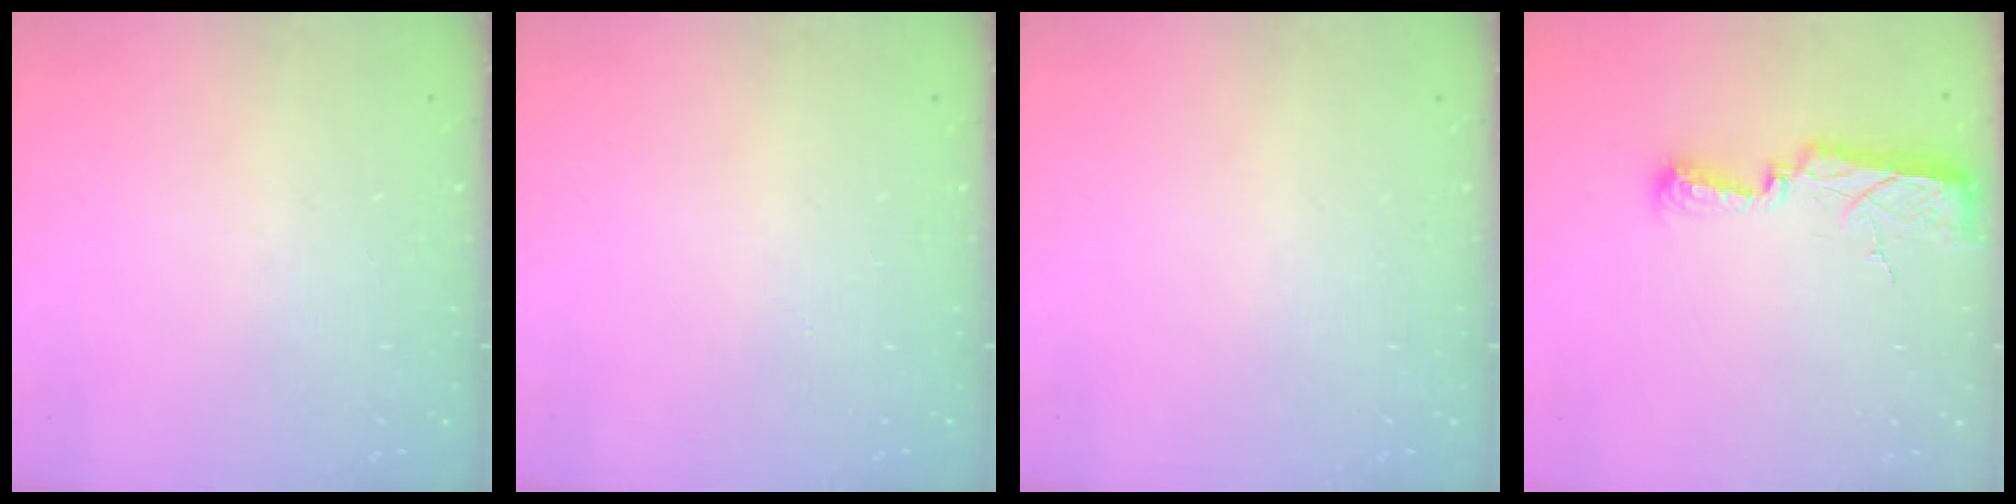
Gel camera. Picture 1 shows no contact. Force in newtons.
{"total": 0.0}
{"total": 0.0}
{"total": 7.8, "press": 7.7, "slide": 1.2}